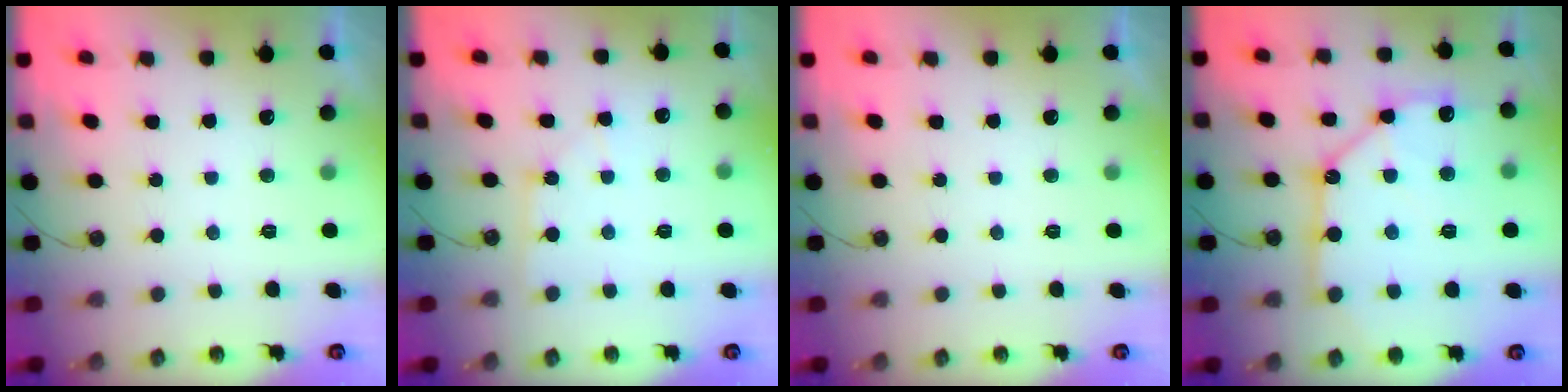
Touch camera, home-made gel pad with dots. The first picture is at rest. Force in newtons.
{"total": 2.5, "press": 2.5, "slide": 0.4}
{"total": 0.0}
{"total": 15.8, "press": 15.7, "slide": 1.9}